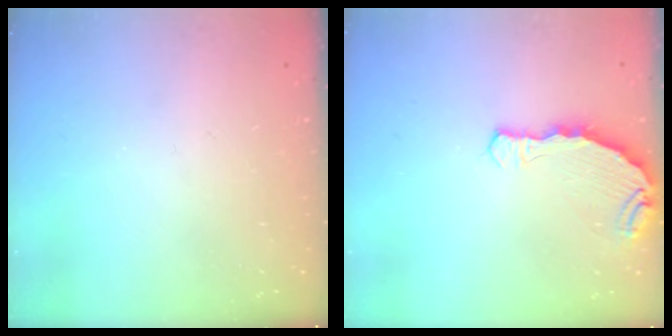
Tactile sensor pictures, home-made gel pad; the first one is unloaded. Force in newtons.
{"total": 8.2, "press": 6.5, "slide": 5.1}